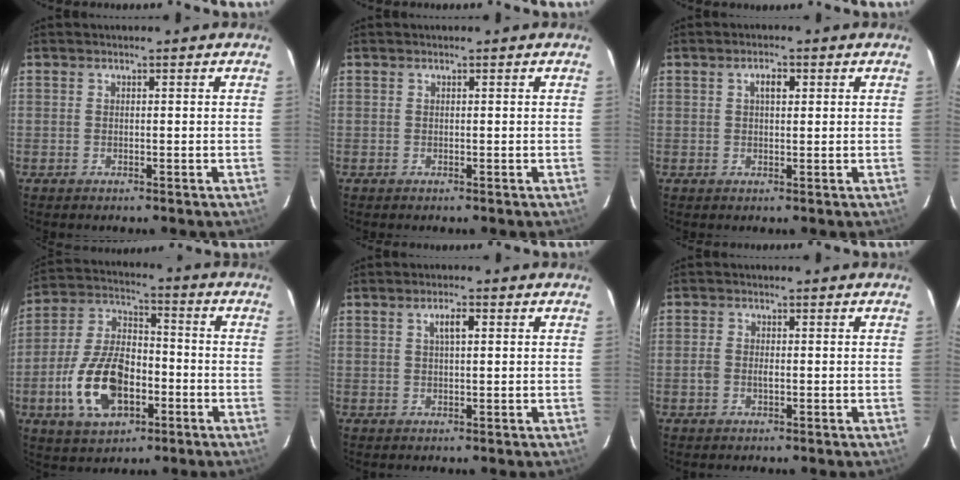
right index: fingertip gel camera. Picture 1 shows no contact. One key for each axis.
{"total": 0.0}
{"total": 2.5, "fx": 0.8, "fy": 1.2, "fz": 2.0, "tx": -0.034, "ty": 0.010, "tz": 0.013}
{"total": 16.1, "fx": -5.4, "fy": 9.0, "fz": 12.1, "tx": -0.255, "ty": 0.010, "tz": -0.089}
{"total": 2.5, "fx": 0.8, "fy": 0.8, "fz": 2.3, "tx": -0.043, "ty": 0.007, "tz": 0.015}
{"total": 2.2, "fx": -0.6, "fy": 1.3, "fz": 1.7, "tx": -0.037, "ty": 0.001, "tz": -0.012}